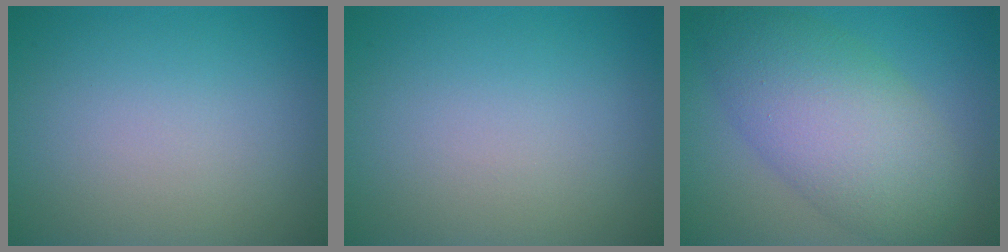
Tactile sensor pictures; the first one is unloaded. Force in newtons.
{"total": 0.0}
{"total": 8.3, "press": 8.3, "slide": 0.4}